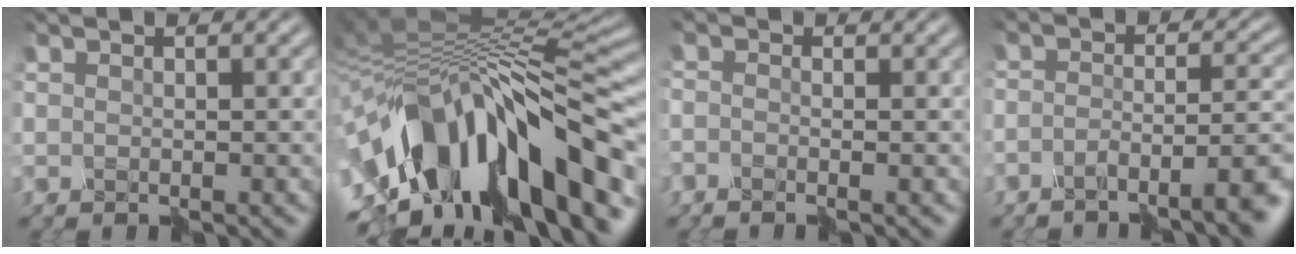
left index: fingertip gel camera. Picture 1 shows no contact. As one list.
[{"total": 13.4, "force": [-6.4, 6.0, 10.1], "torque": [-0.178, 0.021, -0.100]}, {"total": 2.1, "force": [-2.0, -0.4, -0.3], "torque": [0.009, 0.002, -0.031]}, {"total": 5.7, "force": [-4.7, 0.5, 3.2], "torque": [-0.056, 0.000, -0.078]}]